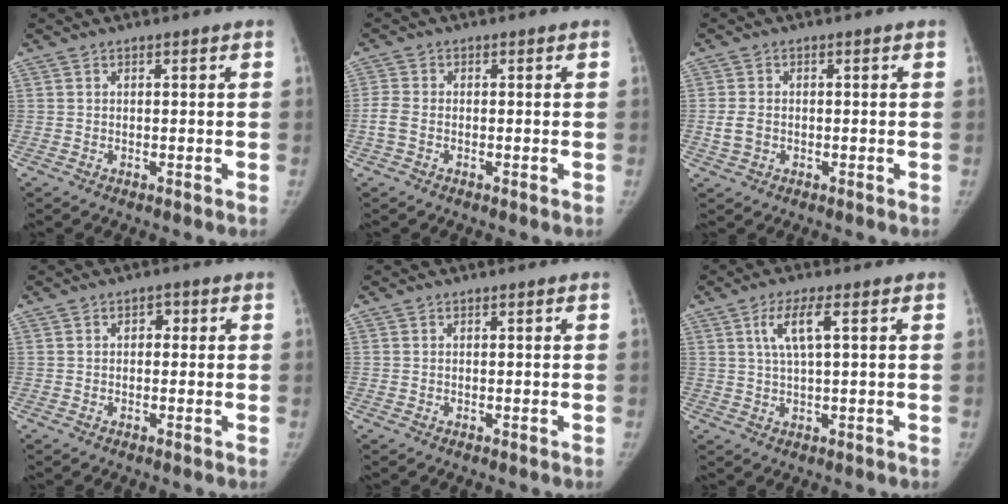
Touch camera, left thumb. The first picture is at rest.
{"total": 3.0, "force": [-0.9, 1.9, 2.1], "torque": [-0.053, 0.002, -0.023]}
{"total": 3.2, "force": [-0.6, 2.4, 1.9], "torque": [-0.041, 0.006, -0.010]}
{"total": 1.9, "force": [0.3, 1.4, 1.3], "torque": [-0.002, 0.006, -0.002]}
{"total": 0.0}
{"total": 5.5, "force": [1.8, 1.1, 5.0], "torque": [-0.111, 0.004, 0.038]}